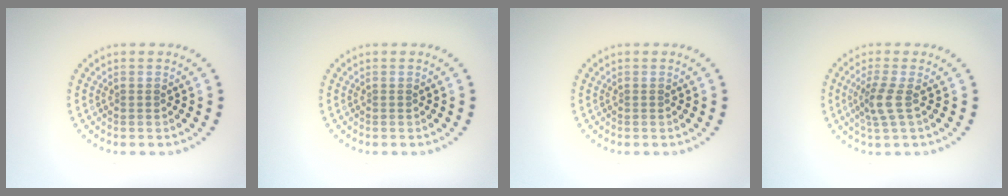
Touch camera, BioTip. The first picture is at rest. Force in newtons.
{"total": 0.0}
{"total": 0.0}
{"total": 2.4, "press": 1.8, "slide": 1.6}